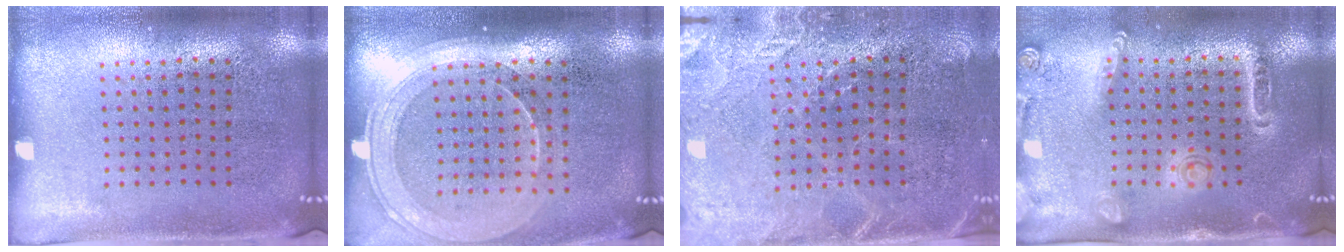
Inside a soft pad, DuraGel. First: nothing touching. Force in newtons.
{"total": 1.8, "press": 1.6, "slide": 0.8}
{"total": 2.9, "press": 2.7, "slide": 1.0}
{"total": 1.7, "press": 1.5, "slide": 0.8}